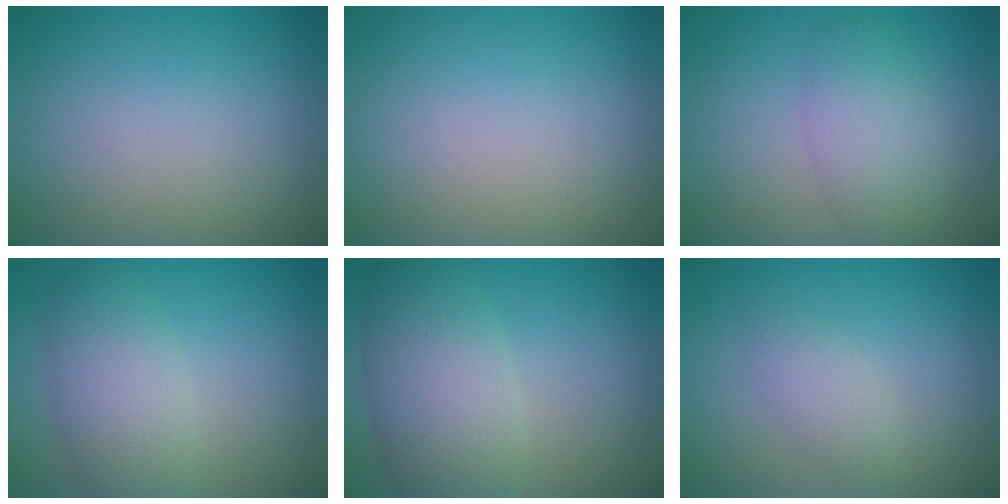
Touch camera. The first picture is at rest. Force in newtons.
{"total": 0.0}
{"total": 3.8, "press": 3.8, "slide": 0.1}
{"total": 4.5, "press": 4.5, "slide": 0.2}
{"total": 6.6, "press": 6.5, "slide": 0.4}
{"total": 1.9, "press": 1.9, "slide": 0.1}